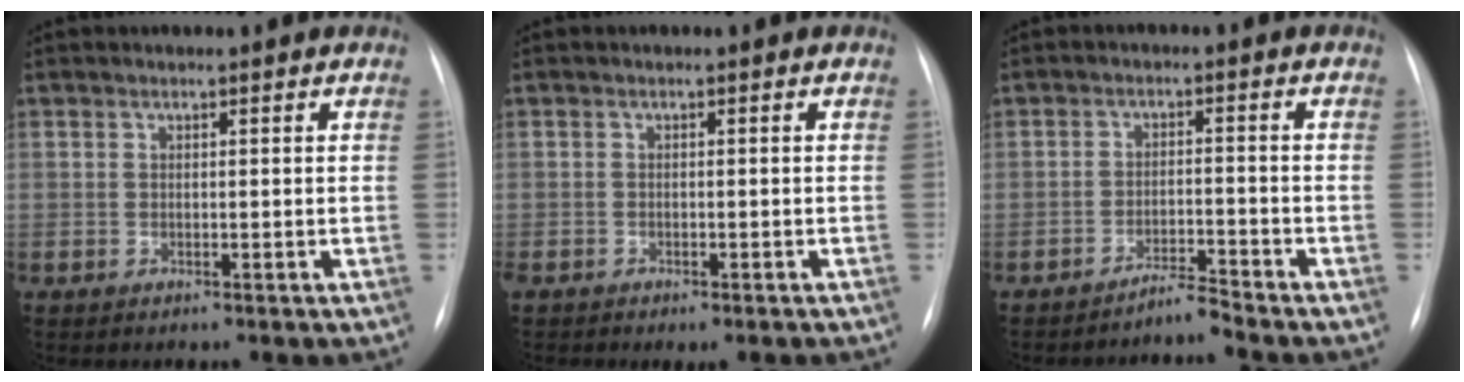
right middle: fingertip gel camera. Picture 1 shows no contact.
{"total": 3.7, "force": [-2.9, 1.5, 1.9], "torque": [-0.020, -0.005, -0.037]}
{"total": 2.9, "force": [-2.8, -0.7, 0.3], "torque": [0.000, -0.014, -0.050]}